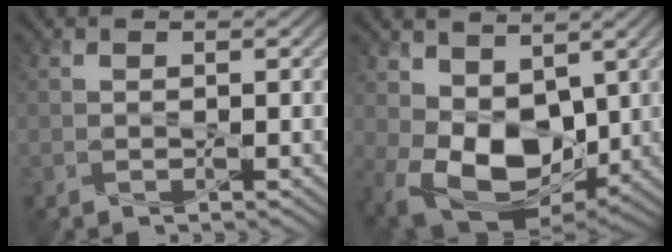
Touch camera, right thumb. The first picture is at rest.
{"total": 11.8, "force": [1.1, 7.9, 8.7], "torque": [-0.196, -0.026, 0.020]}